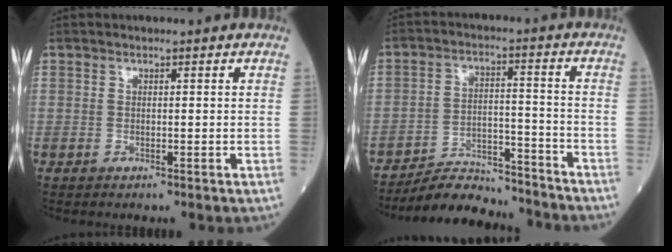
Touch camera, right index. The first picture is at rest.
{"total": 11.1, "force": [-10.8, 1.8, 1.8], "torque": [-0.022, 0.026, -0.178]}